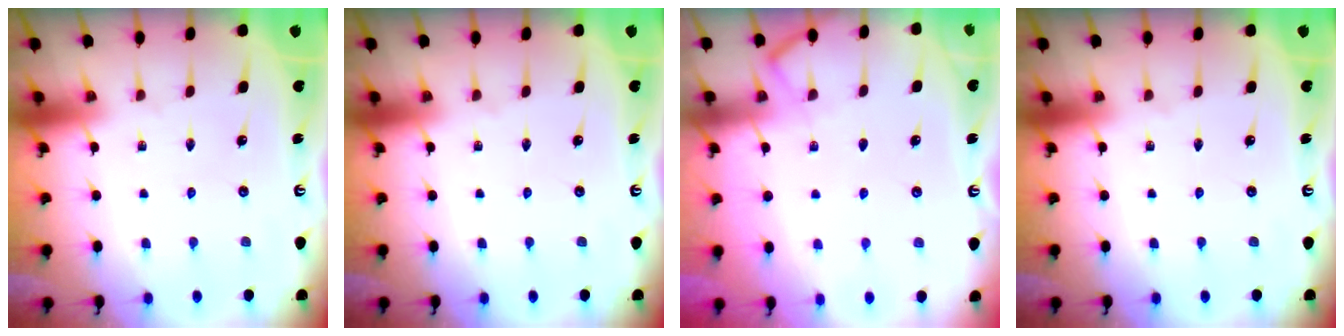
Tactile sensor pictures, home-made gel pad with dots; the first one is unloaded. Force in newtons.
{"total": 0.0}
{"total": 5.5, "press": 5.4, "slide": 0.7}
{"total": 0.0}